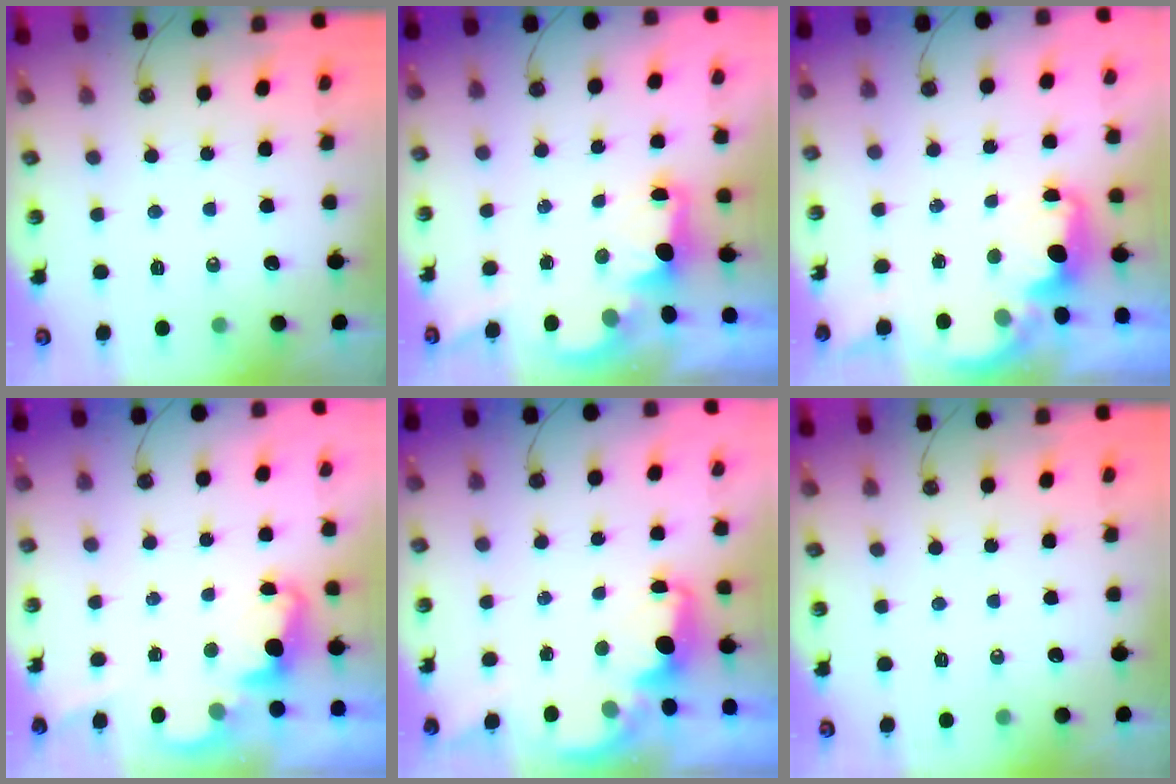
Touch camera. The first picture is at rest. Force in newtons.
{"total": 1.9, "press": 1.8, "slide": 0.7}
{"total": 2.2, "press": 2.0, "slide": 0.8}
{"total": 2.5, "press": 2.4, "slide": 0.5}
{"total": 2.2, "press": 2.1, "slide": 0.8}
{"total": 0.0}